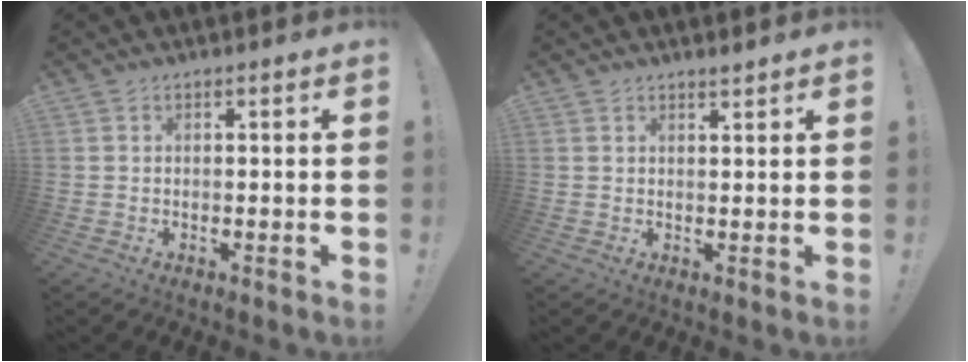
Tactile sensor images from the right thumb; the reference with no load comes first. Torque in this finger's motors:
{"motor_torque": [-0.09, 0.09, 0.05, 0.01, 0.00]}